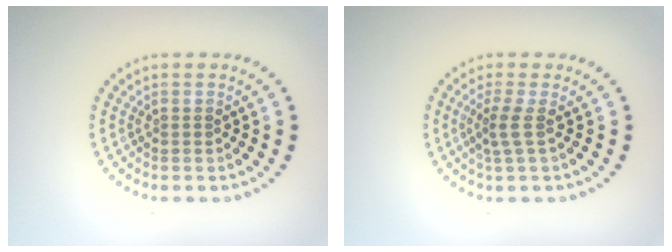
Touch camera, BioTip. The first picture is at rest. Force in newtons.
{"total": 1.9, "press": 1.3, "slide": 1.4}